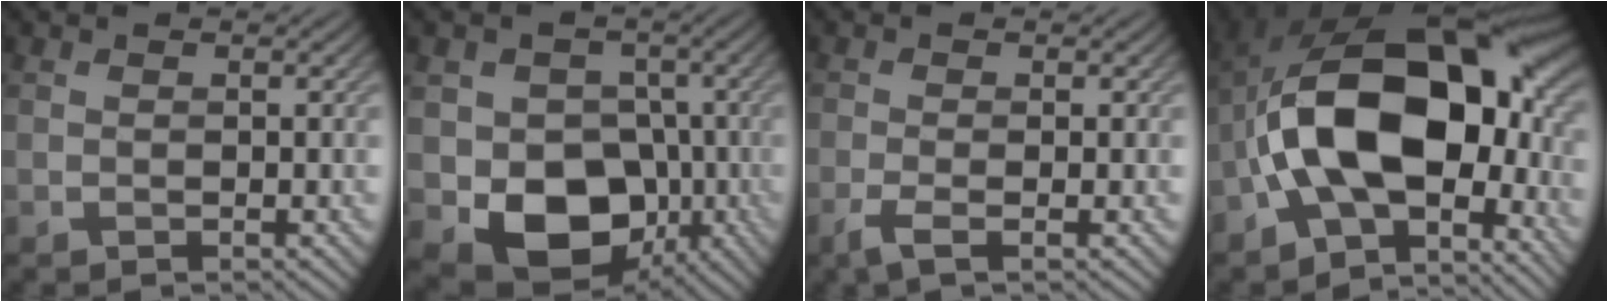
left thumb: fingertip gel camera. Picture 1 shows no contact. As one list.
[{"total": 10.0, "force": [-3.3, 7.6, 5.6], "torque": [-0.097, -0.022, -0.061]}, {"total": 2.3, "force": [-1.2, 0.5, 1.9], "torque": [-0.046, 0.000, -0.030]}, {"total": 17.5, "force": [-2.7, 10.1, 14.0], "torque": [-0.220, 0.009, -0.058]}]